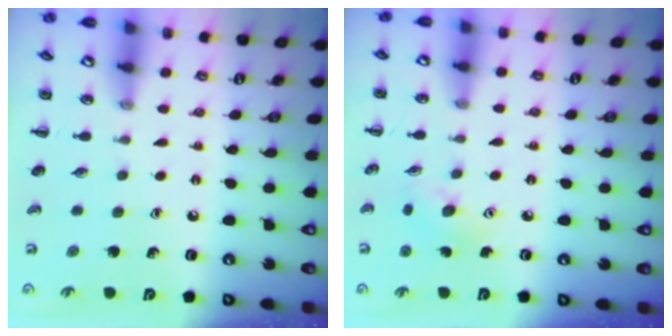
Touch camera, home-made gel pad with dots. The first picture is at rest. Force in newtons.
{"total": 3.6, "press": 3.5, "slide": 0.9}